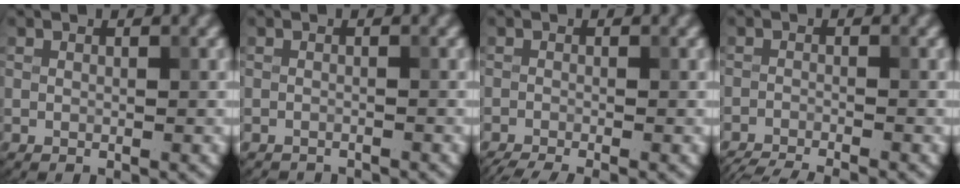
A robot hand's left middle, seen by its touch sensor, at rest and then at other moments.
{"total": 2.0, "force": [-2.0, 0.1, 0.1], "torque": [0.005, -0.008, -0.029]}
{"total": 3.7, "force": [-2.9, 0.6, 2.2], "torque": [-0.032, -0.013, -0.052]}
{"total": 6.0, "force": [-5.6, 0.9, 1.9], "torque": [-0.025, -0.022, -0.087]}